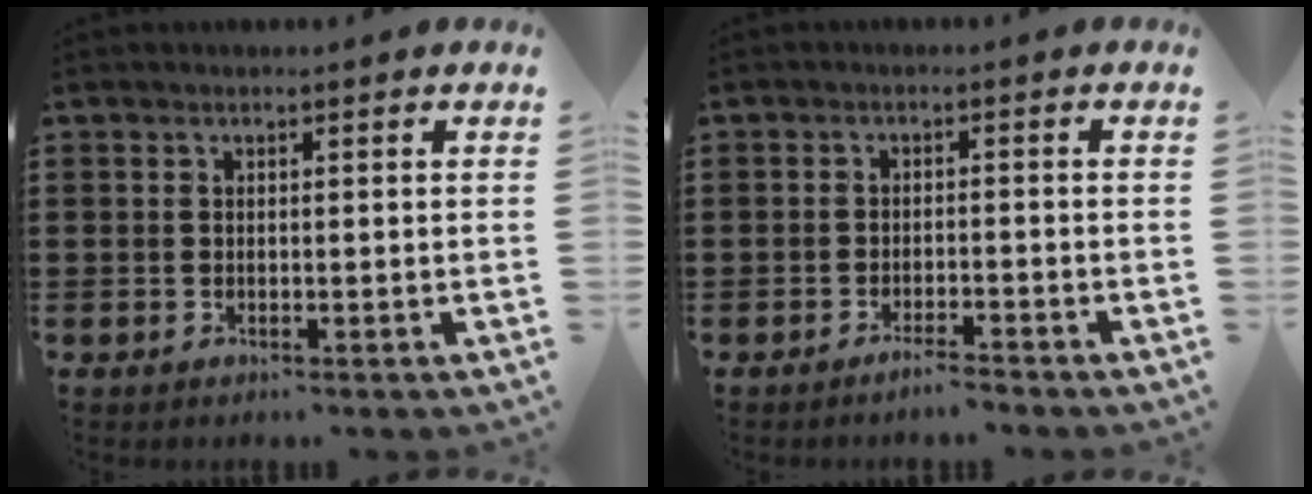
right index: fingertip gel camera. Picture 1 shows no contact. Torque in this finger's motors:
{"motor_torque": [0.31, 1.10, -0.48, -0.16]}